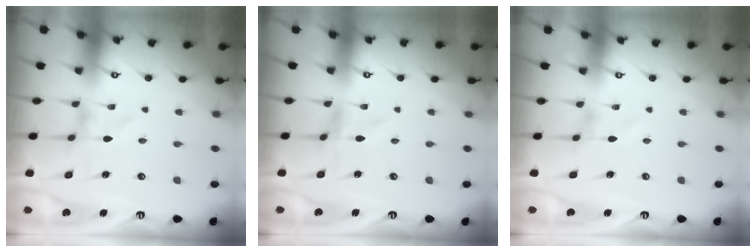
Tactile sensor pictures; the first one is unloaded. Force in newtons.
{"total": 0.0}
{"total": 0.8, "press": 0.7, "slide": 0.3}